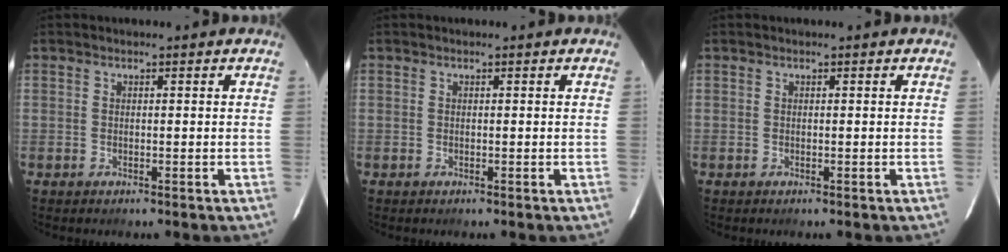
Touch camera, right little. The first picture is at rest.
{"total": 0.0}
{"total": 0.0}